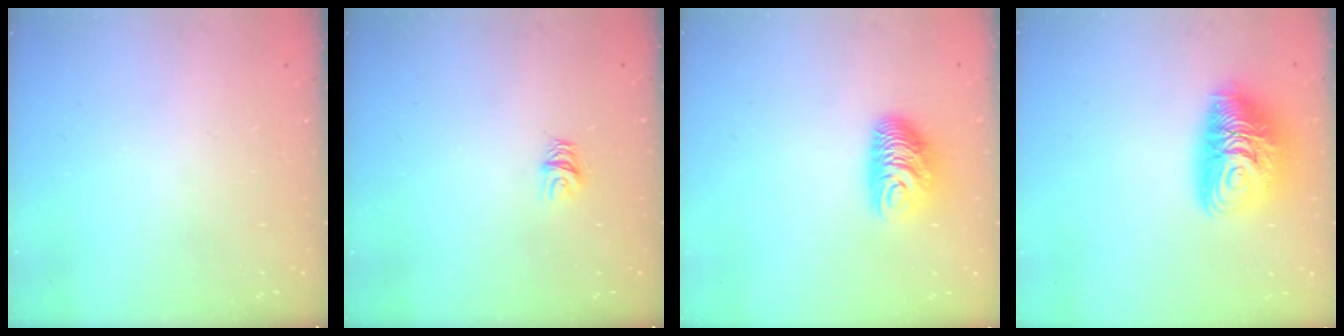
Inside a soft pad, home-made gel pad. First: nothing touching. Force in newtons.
{"total": 6.2, "press": 6.2, "slide": 0.5}
{"total": 9.8, "press": 9.8, "slide": 0.9}
{"total": 13.7, "press": 13.7, "slide": 1.1}